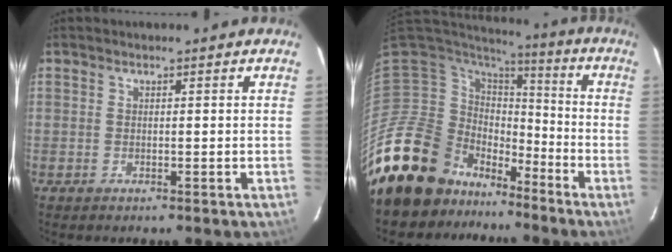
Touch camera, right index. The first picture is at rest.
{"total": 20.3, "force": [-15.1, 12.0, 6.3], "torque": [-0.156, 0.002, -0.250]}